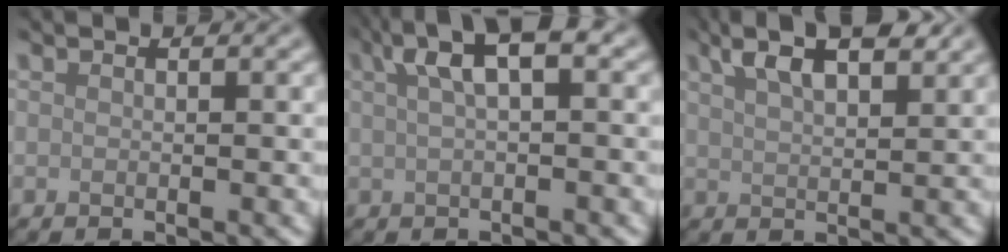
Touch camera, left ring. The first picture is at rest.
{"total": 4.6, "force": [2.0, 1.4, 3.9], "torque": [-0.068, 0.015, 0.030]}
{"total": 6.2, "force": [4.2, 1.9, 4.1], "torque": [-0.073, 0.020, 0.060]}